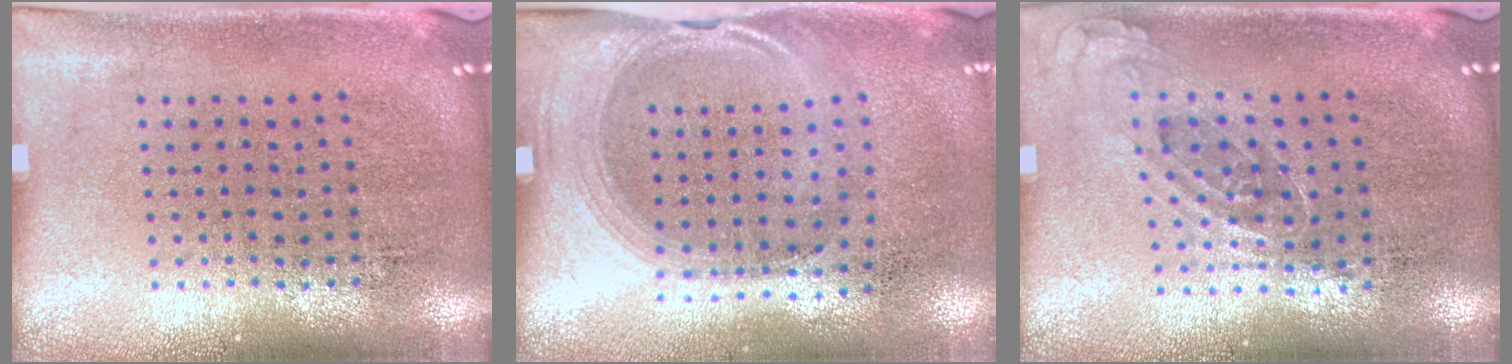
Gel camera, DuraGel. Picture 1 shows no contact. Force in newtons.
{"total": 1.5, "press": 1.2, "slide": 0.8}
{"total": 0.8, "press": 0.7, "slide": 0.5}